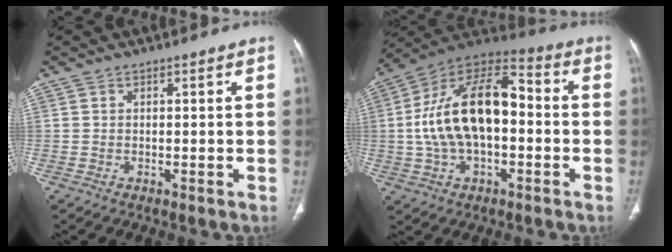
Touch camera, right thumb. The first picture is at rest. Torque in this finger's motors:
{"motor_torque": [2.02, 2.30, 2.12, -0.62, 0.58]}